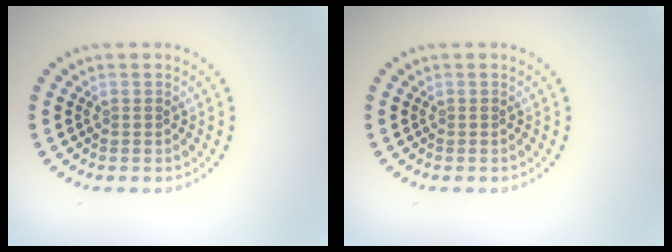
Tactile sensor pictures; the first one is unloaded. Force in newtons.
{"total": 0.0}